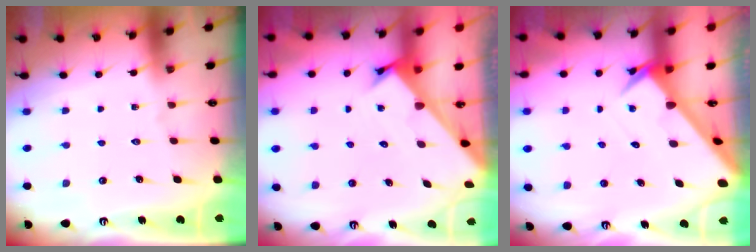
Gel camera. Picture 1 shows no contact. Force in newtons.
{"total": 2.4, "press": 2.4, "slide": 0.2}
{"total": 2.9, "press": 2.9, "slide": 0.2}